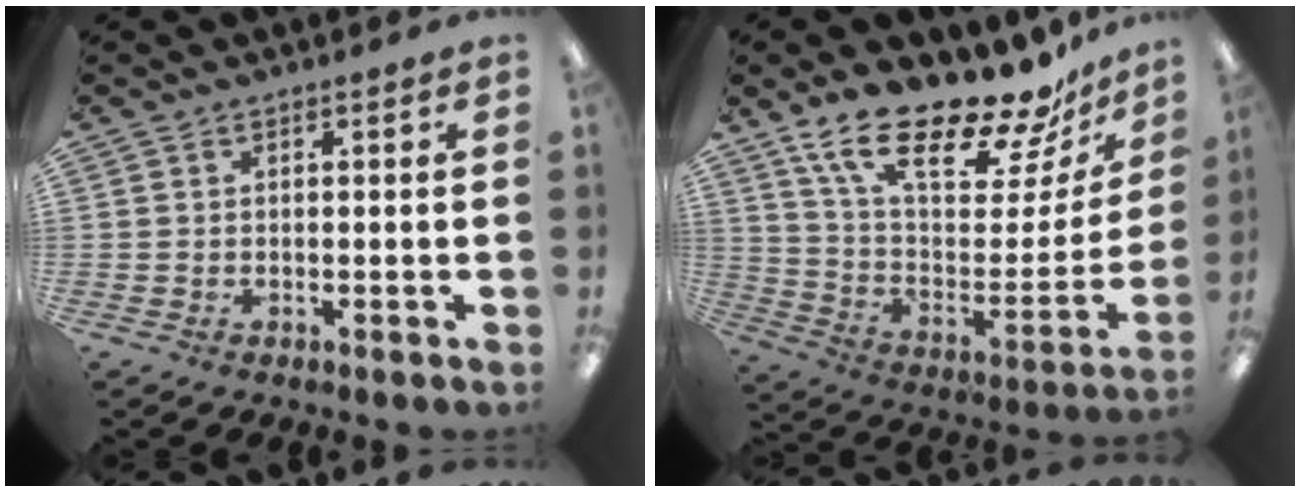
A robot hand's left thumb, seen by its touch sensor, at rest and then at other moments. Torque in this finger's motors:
{"motor_torque": [0.39, 0.41, 1.00, -1.77, 0.13]}